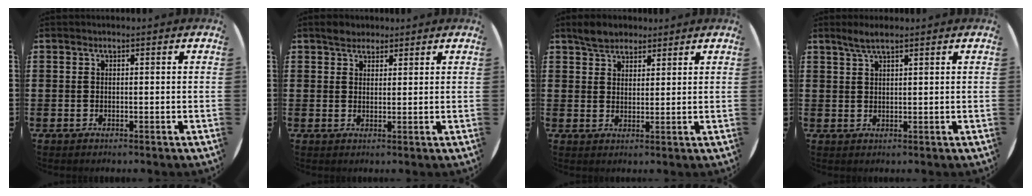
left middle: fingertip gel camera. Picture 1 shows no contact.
{"total": 2.2, "force": [2.0, 1.0, 0.2], "torque": [0.001, 0.001, 0.037]}
{"total": 3.5, "force": [3.1, 1.5, 0.6], "torque": [-0.011, 0.002, 0.059]}
{"total": 2.5, "force": [1.9, 0.1, 1.6], "torque": [-0.033, 0.003, 0.034]}